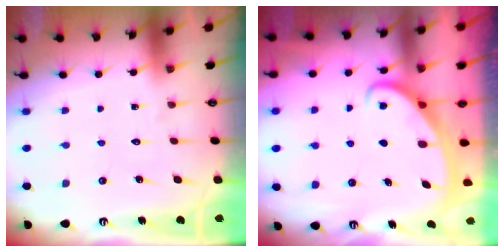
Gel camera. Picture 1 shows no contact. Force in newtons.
{"total": 2.4, "press": 2.3, "slide": 0.5}